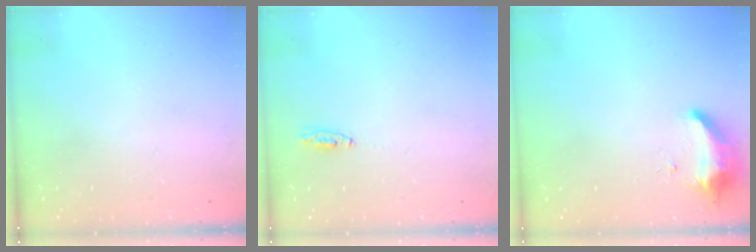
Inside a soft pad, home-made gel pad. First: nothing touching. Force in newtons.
{"total": 3.3, "press": 3.0, "slide": 1.5}
{"total": 8.2, "press": 8.2, "slide": 0.4}